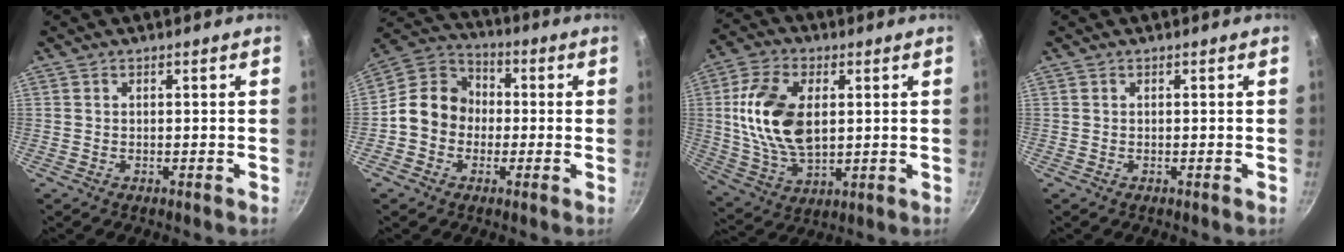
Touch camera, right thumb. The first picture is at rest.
{"total": 11.0, "force": [-1.2, 9.6, 5.3], "torque": [-0.054, 0.035, -0.045]}
{"total": 16.1, "force": [2.4, 9.6, 12.7], "torque": [-0.227, -0.006, 0.049]}
{"total": 0.0}